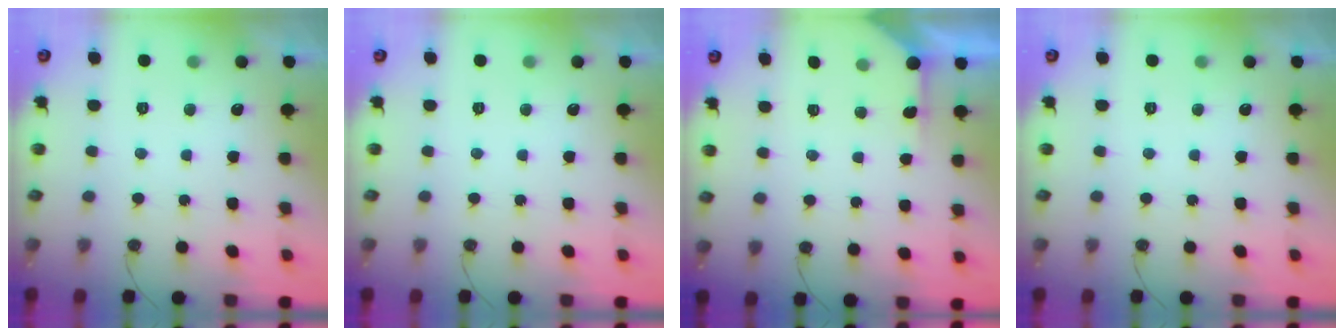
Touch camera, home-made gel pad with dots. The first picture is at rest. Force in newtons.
{"total": 0.0}
{"total": 3.1, "press": 3.1, "slide": 0.4}
{"total": 0.0}